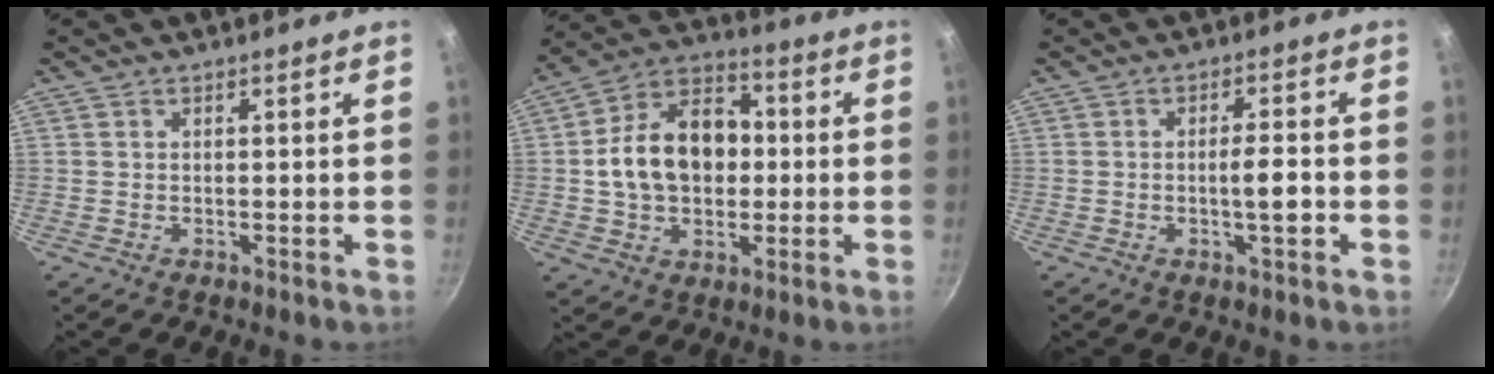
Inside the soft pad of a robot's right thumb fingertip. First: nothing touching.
{"total": 16.3, "force": [0.3, 11.8, 11.2], "torque": [-0.158, 0.030, -0.007]}
{"total": 4.8, "force": [-1.2, 1.0, 4.6], "torque": [-0.063, 0.013, -0.019]}